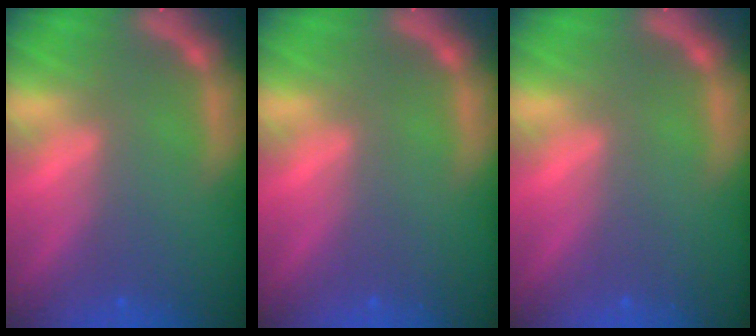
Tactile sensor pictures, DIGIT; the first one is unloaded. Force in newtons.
{"total": 0.0}
{"total": 0.0}